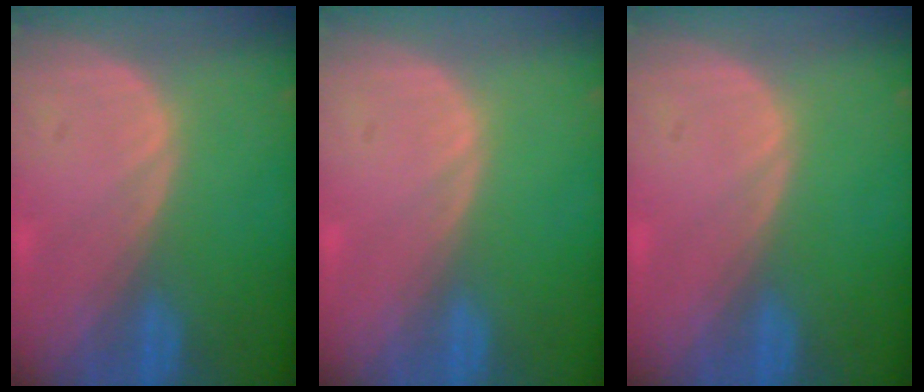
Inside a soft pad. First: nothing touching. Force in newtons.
{"total": 0.0}
{"total": 0.0}